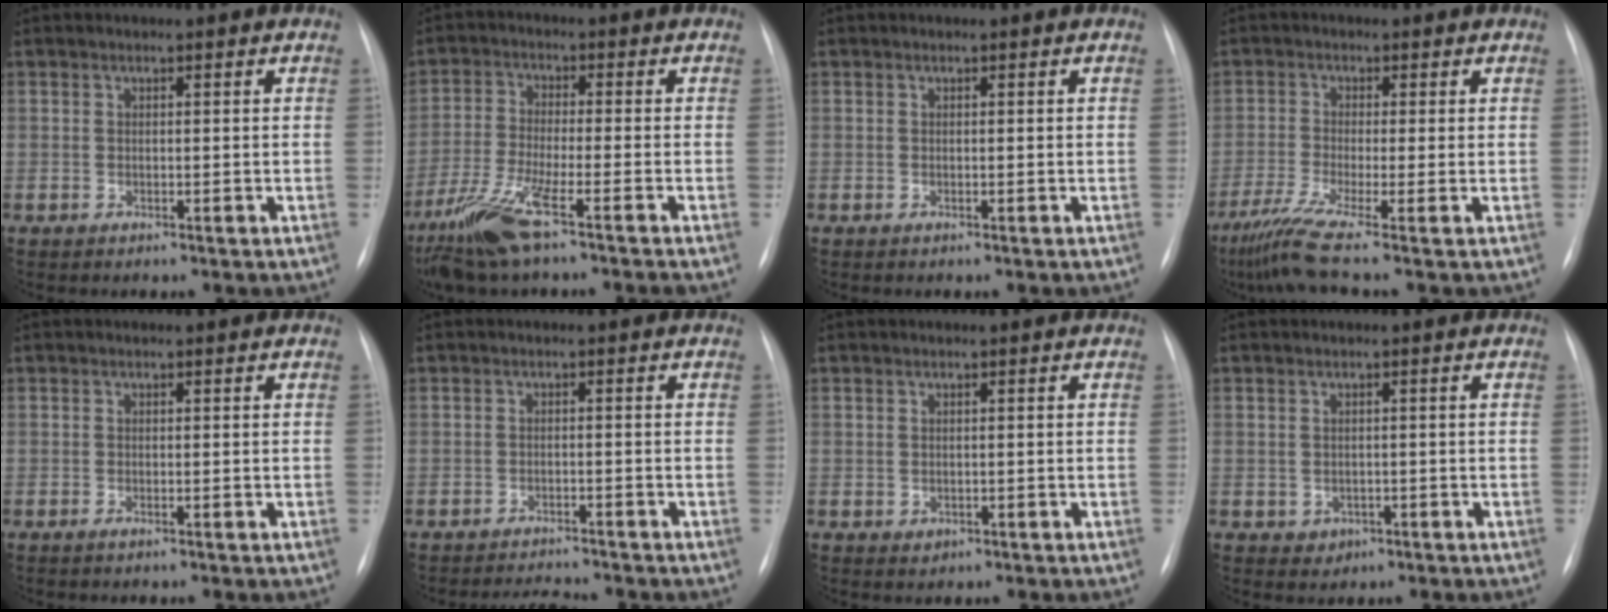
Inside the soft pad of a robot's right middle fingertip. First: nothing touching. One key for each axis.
{"total": 9.4, "fx": -6.2, "fy": -0.2, "fz": 7.1, "tx": -0.155, "ty": -0.029, "tz": -0.121}
{"total": 0.0}
{"total": 6.9, "fx": -4.7, "fy": -1.5, "fz": 4.8, "tx": -0.091, "ty": -0.028, "tz": -0.088}
{"total": 0.6, "fx": -0.4, "fy": 0.0, "fz": 0.4, "tx": -0.010, "ty": -0.001, "tz": -0.008}
{"total": 4.2, "fx": -4.1, "fy": 0.1, "fz": 0.5, "tx": -0.009, "ty": -0.009, "tz": -0.064}
{"total": 1.0, "fx": -0.3, "fy": 0.9, "fz": 0.4, "tx": -0.006, "ty": 0.001, "tz": 0.001}
{"total": 1.9, "fx": -0.7, "fy": 1.7, "fz": 0.5, "tx": -0.004, "ty": 0.005, "tz": -0.004}